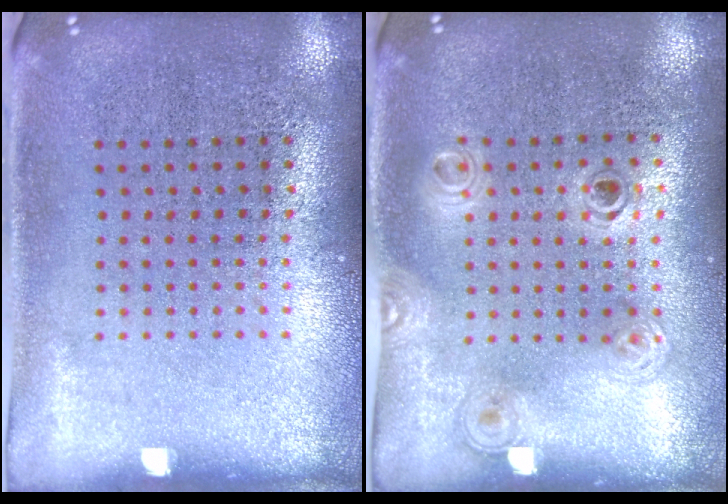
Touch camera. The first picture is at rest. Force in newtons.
{"total": 1.2, "press": 1.1, "slide": 0.5}